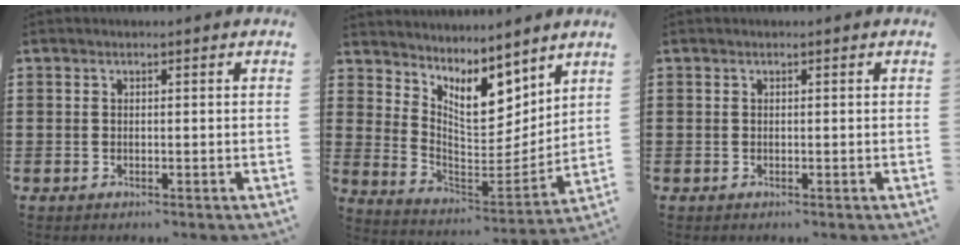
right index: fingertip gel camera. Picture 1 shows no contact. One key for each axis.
{"total": 8.7, "fx": 6.2, "fy": 3.8, "fz": 4.8, "tx": -0.095, "ty": -0.050, "tz": 0.114}
{"total": 0.0}